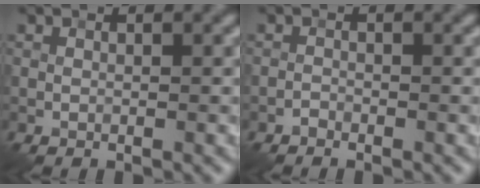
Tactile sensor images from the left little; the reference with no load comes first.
{"total": 0.6, "force": [-0.6, 0.2, 0.0], "torque": [0.002, 0.001, -0.014]}